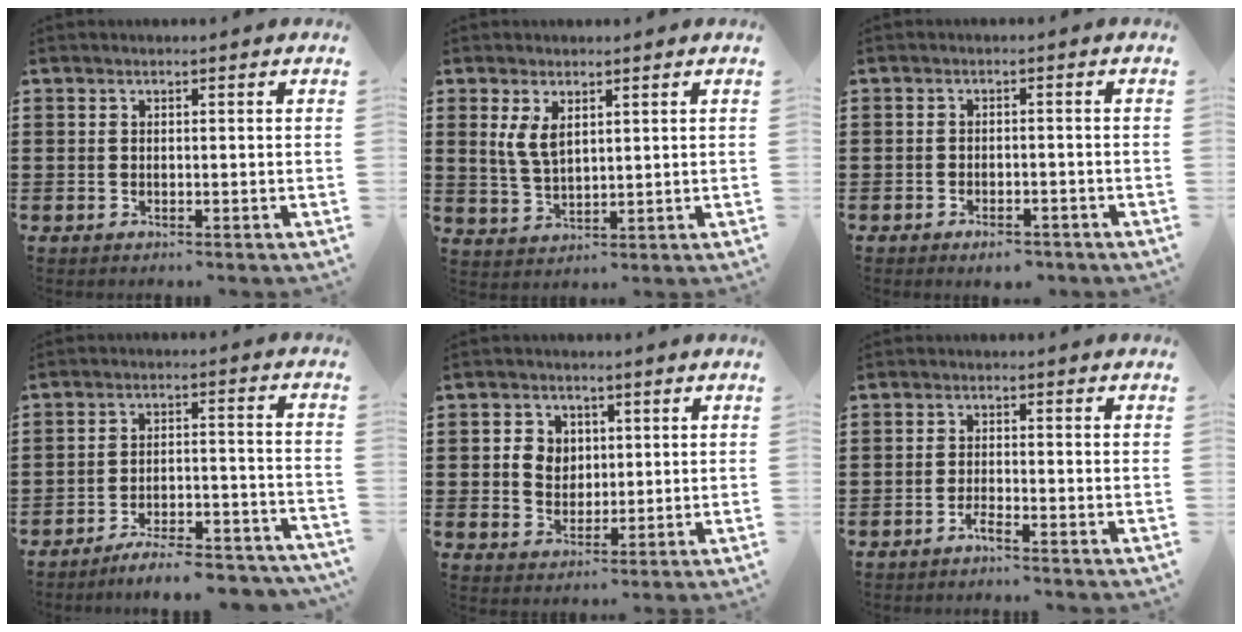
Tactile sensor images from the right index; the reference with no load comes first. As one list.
[{"total": 4.1, "force": [1.7, 2.2, 3.1], "torque": [-0.074, 0.003, 0.027]}, {"total": 2.3, "force": [-2.1, 0.5, 0.8], "torque": [-0.017, 0.002, -0.042]}, {"total": 6.4, "force": [-6.1, 0.3, 2.0], "torque": [-0.028, 0.008, -0.116]}, {"total": 4.2, "force": [1.0, 3.9, 1.3], "torque": [-0.034, 0.011, 0.014]}, {"total": 1.7, "force": [-1.5, -0.1, 0.7], "torque": [-0.015, -0.001, -0.029]}]